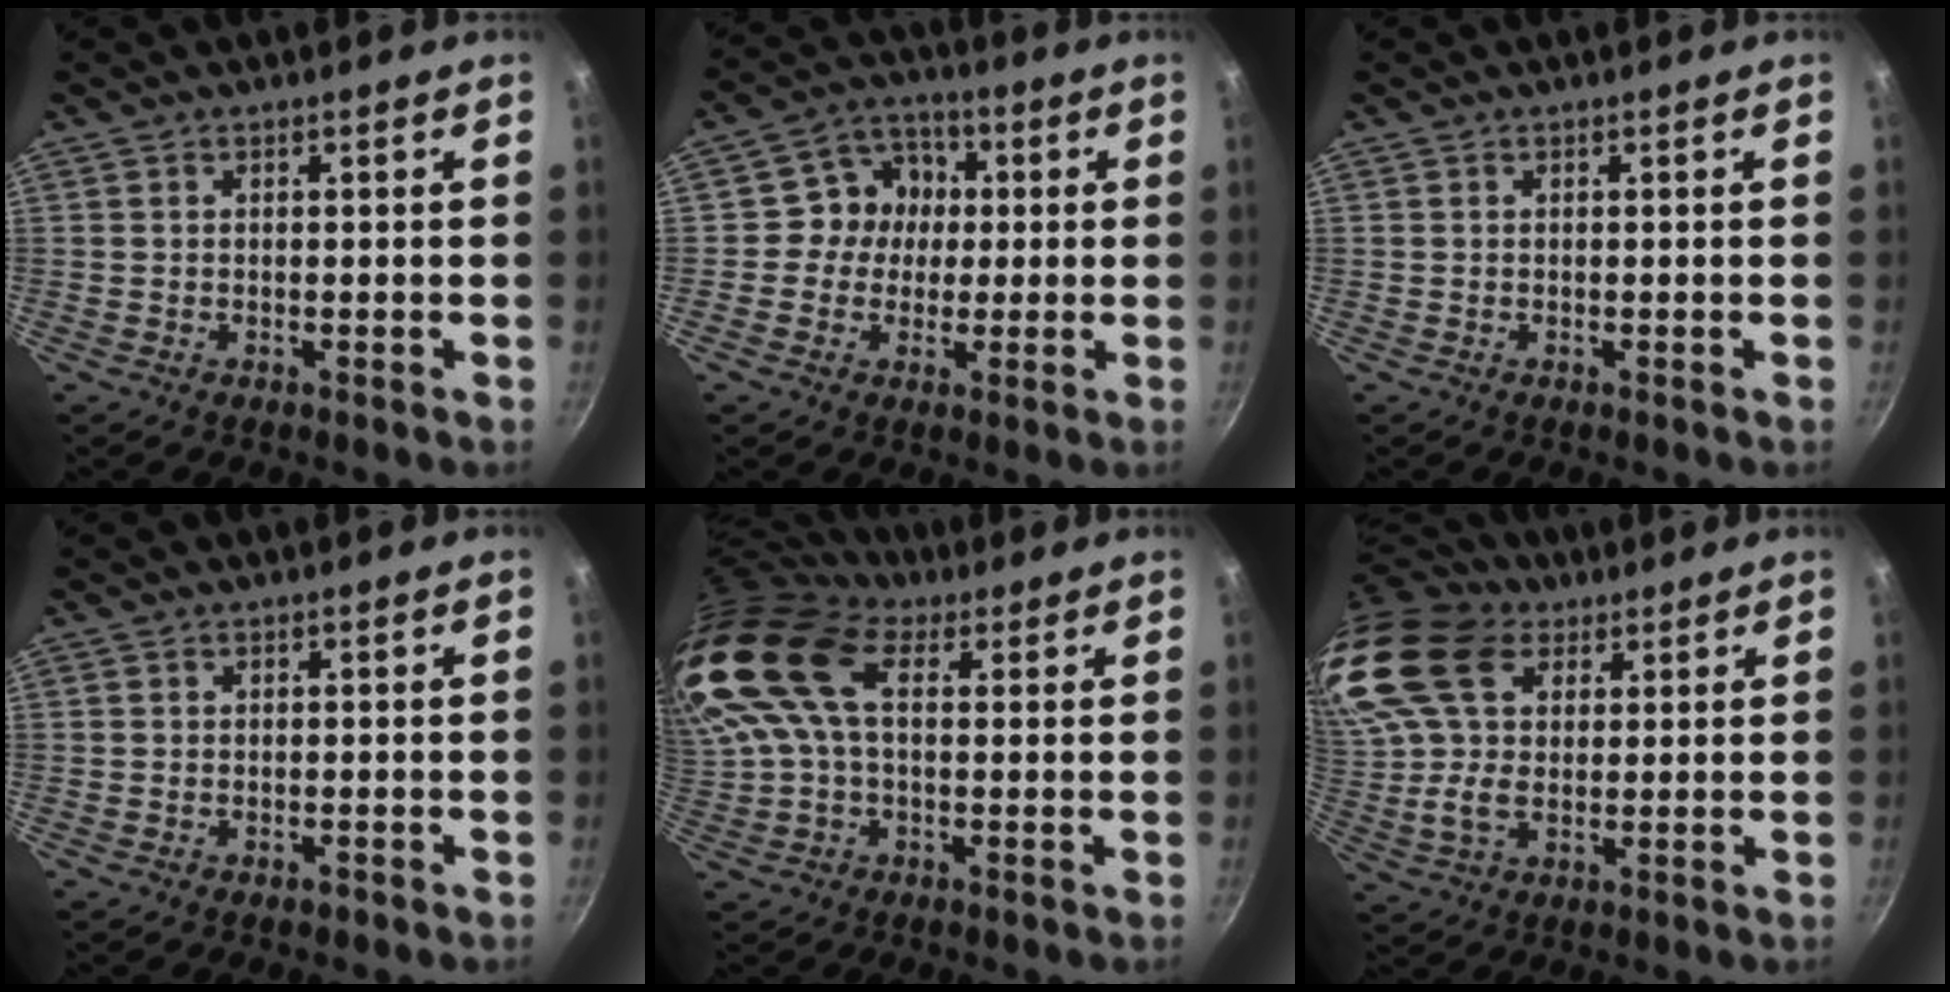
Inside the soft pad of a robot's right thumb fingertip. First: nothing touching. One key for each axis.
{"total": 8.5, "fx": 0.4, "fy": 7.8, "fz": 3.2, "tx": -0.005, "ty": 0.016, "tz": -0.012}
{"total": 0.0}
{"total": 0.8, "fx": -0.4, "fy": 0.5, "fz": 0.3, "tx": -0.006, "ty": 0.002, "tz": -0.006}
{"total": 16.5, "fx": 5.7, "fy": 9.4, "fz": 12.3, "tx": -0.246, "ty": 0.021, "tz": 0.100}
{"total": 19.5, "fx": 9.6, "fy": 12.1, "fz": 12.0, "tx": -0.245, "ty": 0.006, "tz": 0.177}